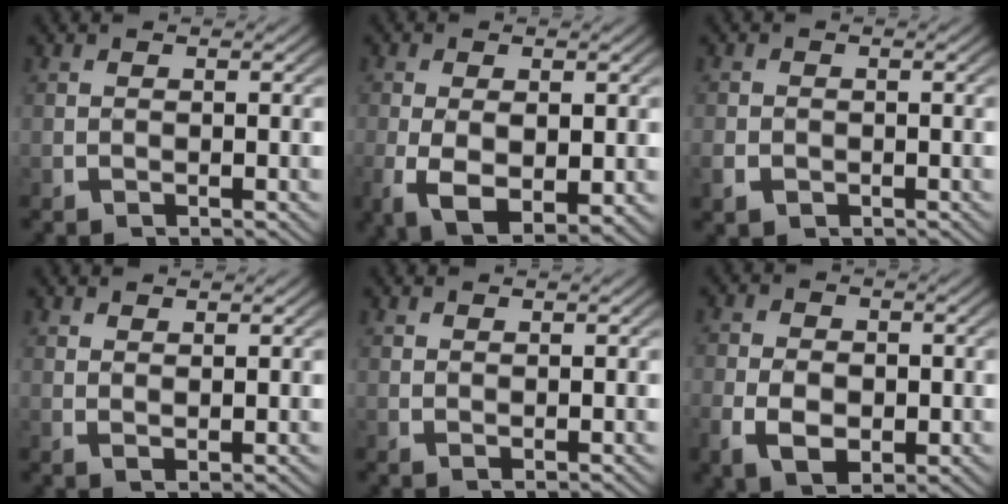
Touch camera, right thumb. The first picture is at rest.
{"total": 6.8, "force": [-2.0, 4.3, 4.9], "torque": [-0.123, -0.043, -0.007]}
{"total": 1.5, "force": [-0.6, 1.2, 0.7], "torque": [-0.017, -0.005, -0.009]}
{"total": 1.7, "force": [1.7, 0.0, 0.4], "torque": [-0.008, -0.002, 0.039]}
{"total": 1.1, "force": [1.1, -0.1, 0.1], "torque": [-0.002, -0.001, 0.026]}
{"total": 5.1, "force": [-0.9, 3.7, 3.5], "torque": [-0.074, -0.025, -0.003]}